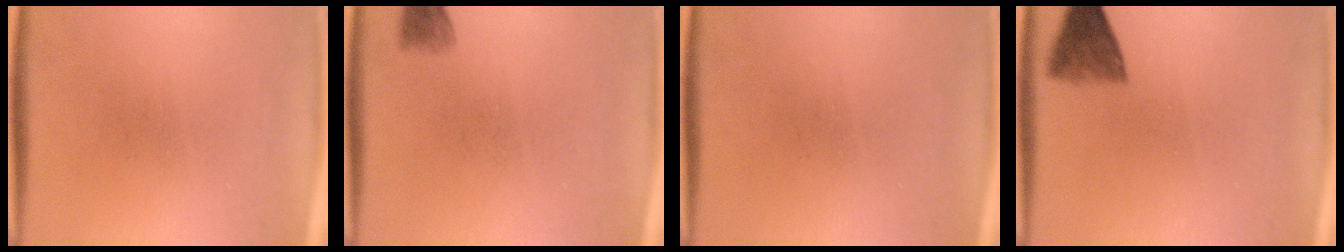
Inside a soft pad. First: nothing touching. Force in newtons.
{"total": 2.2}
{"total": 0.0}
{"total": 4.8}